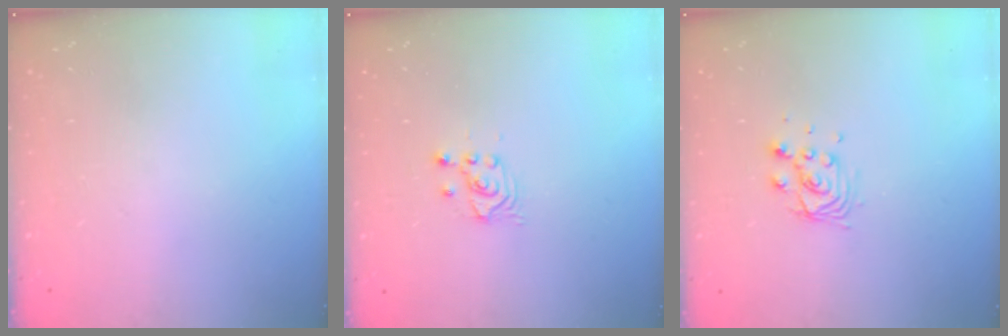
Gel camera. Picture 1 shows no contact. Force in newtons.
{"total": 2.6, "press": 2.5, "slide": 0.3}
{"total": 7.6, "press": 7.6, "slide": 0.5}